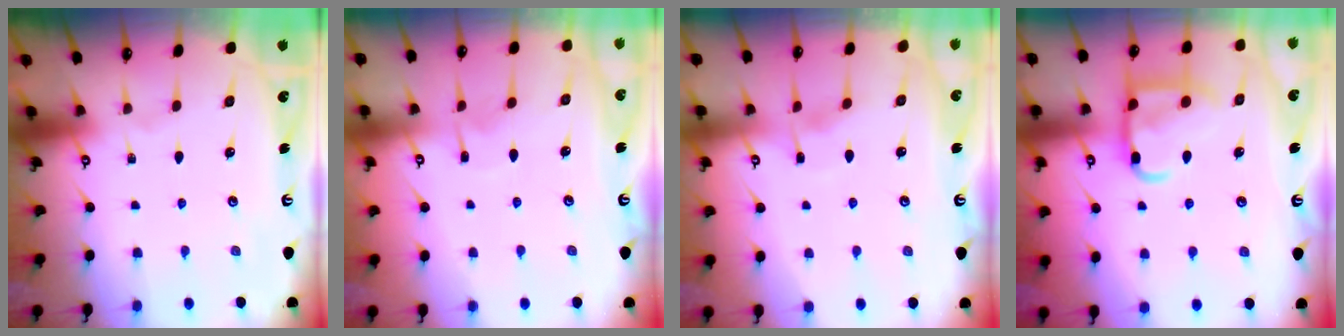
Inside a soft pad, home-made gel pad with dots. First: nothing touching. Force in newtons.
{"total": 3.7, "press": 3.7, "slide": 0.4}
{"total": 2.7, "press": 2.7, "slide": 0.3}
{"total": 14.0, "press": 13.9, "slide": 1.4}